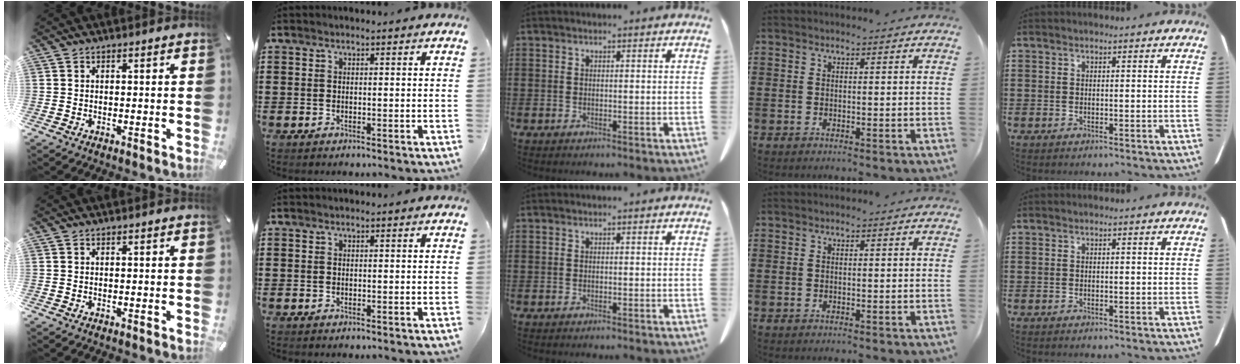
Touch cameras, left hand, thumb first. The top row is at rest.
{}